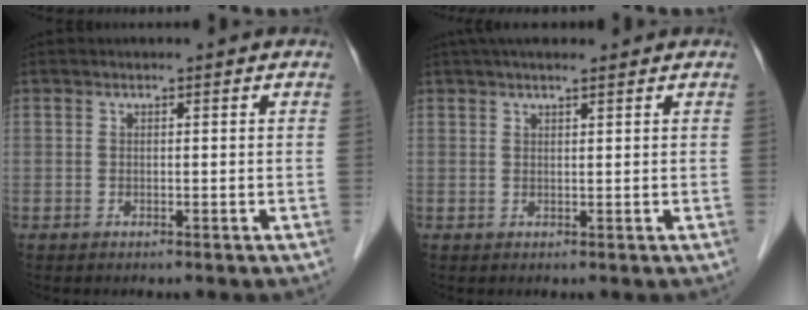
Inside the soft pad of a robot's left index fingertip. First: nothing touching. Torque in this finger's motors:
{"motor_torque": [1.03, -1.07, 0.12, 0.08]}